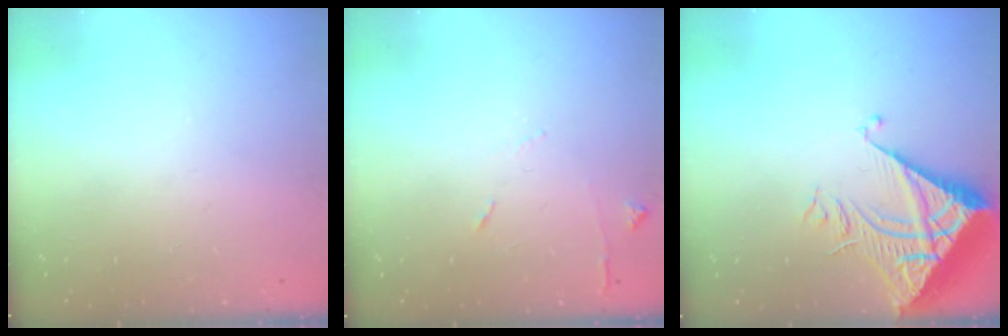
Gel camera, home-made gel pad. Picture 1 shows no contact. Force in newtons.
{"total": 6.2, "press": 6.1, "slide": 0.8}
{"total": 8.4, "press": 8.4, "slide": 1.0}